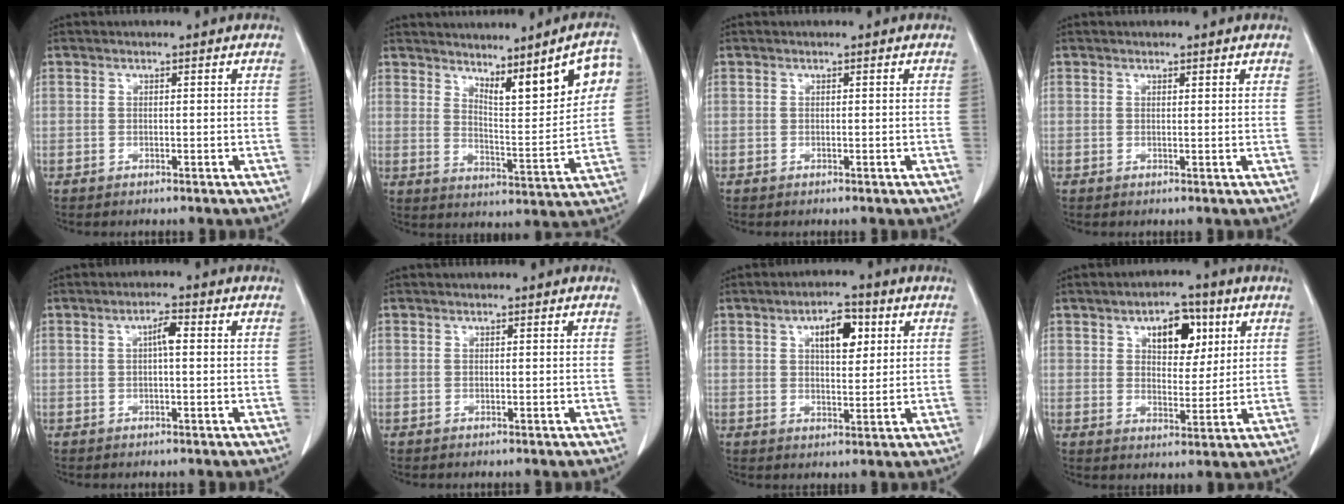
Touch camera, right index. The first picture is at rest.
{"total": 11.8, "force": [6.4, 1.9, 9.8], "torque": [-0.131, 0.001, 0.099]}
{"total": 0.0}
{"total": 1.0, "force": [0.9, 0.1, 0.4], "torque": [-0.006, -0.002, 0.010]}
{"total": 2.6, "force": [0.3, 0.5, 2.5], "torque": [-0.044, 0.005, 0.005]}
{"total": 0.0}
{"total": 6.4, "force": [2.4, 2.6, 5.3], "torque": [-0.085, 0.008, 0.040]}
{"total": 7.9, "force": [3.4, 4.1, 5.9], "torque": [-0.084, 0.013, 0.055]}